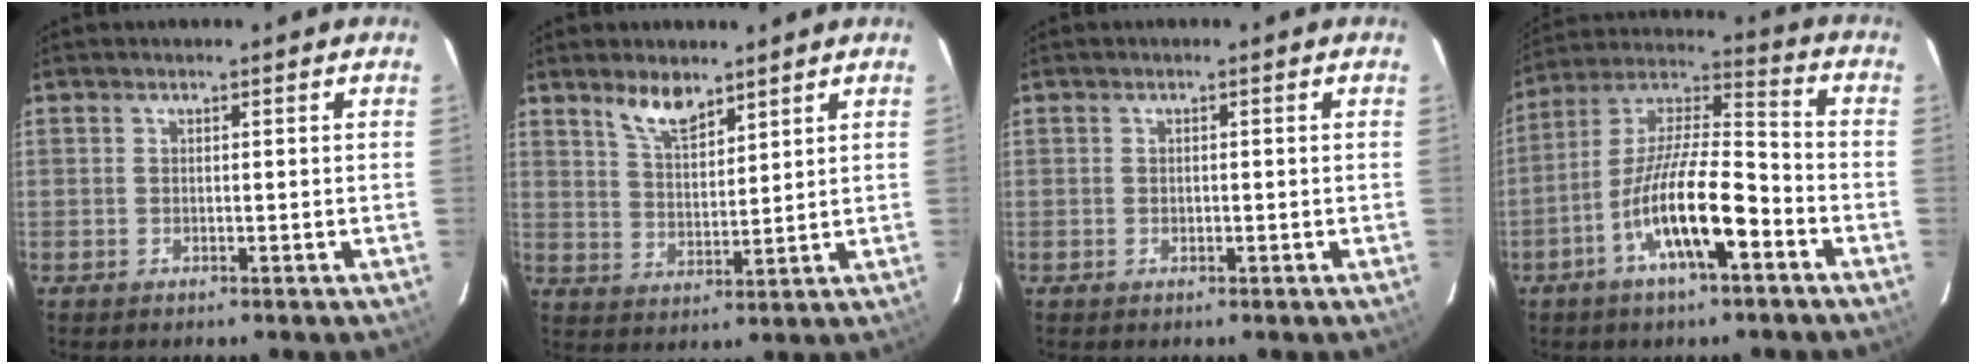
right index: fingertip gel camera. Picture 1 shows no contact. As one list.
[{"total": 6.5, "force": [4.9, 2.3, 3.5], "torque": [-0.060, 0.003, 0.097]}, {"total": 0.6, "force": [-0.2, 0.5, 0.2], "torque": [-0.003, 0.000, -0.002]}, {"total": 15.0, "force": [-6.8, 3.8, 12.8], "torque": [-0.243, -0.004, -0.129]}]